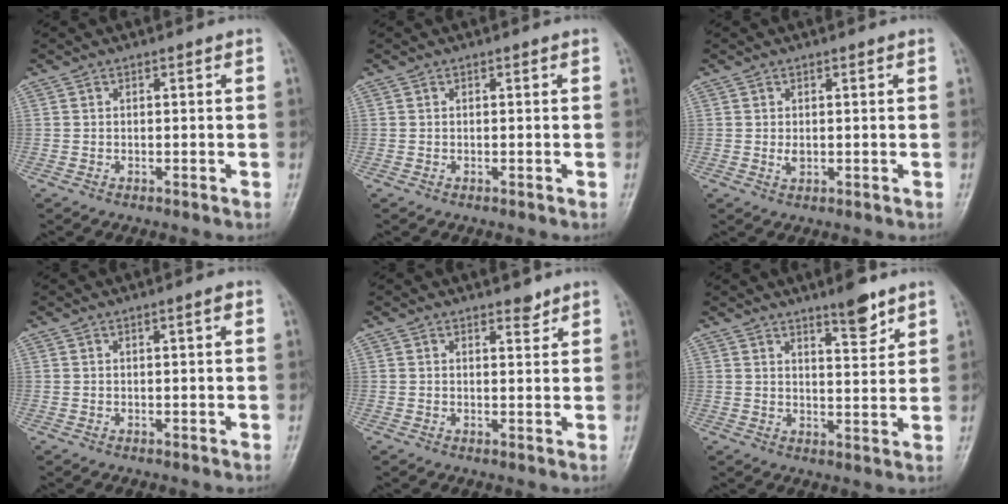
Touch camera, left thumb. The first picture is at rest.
{"total": 0.0}
{"total": 1.4, "force": [0.2, 0.8, 1.2], "torque": [-0.017, -0.004, 0.009]}
{"total": 1.4, "force": [0.6, 0.1, 1.3], "torque": [-0.023, 0.001, 0.009]}
{"total": 2.1, "force": [1.8, 0.8, 0.9], "torque": [-0.003, -0.013, 0.026]}
{"total": 6.1, "force": [4.5, 1.4, 3.9], "torque": [-0.045, -0.035, 0.068]}